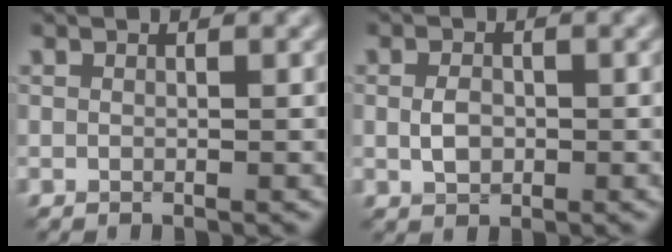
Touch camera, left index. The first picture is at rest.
{"total": 2.0, "force": [-0.2, 1.4, 1.4], "torque": [-0.033, -0.001, -0.006]}